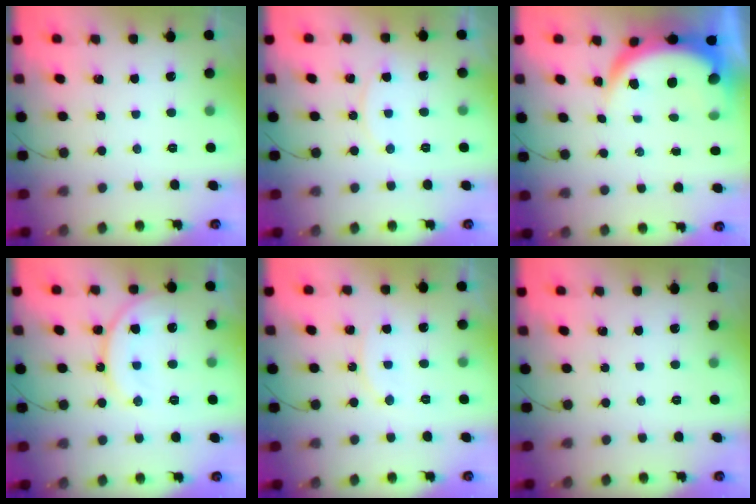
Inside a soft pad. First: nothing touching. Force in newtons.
{"total": 5.1, "press": 5.1, "slide": 0.7}
{"total": 7.3, "press": 7.2, "slide": 1.0}
{"total": 13.8, "press": 13.7, "slide": 1.9}
{"total": 6.5, "press": 6.5, "slide": 0.3}
{"total": 0.0}